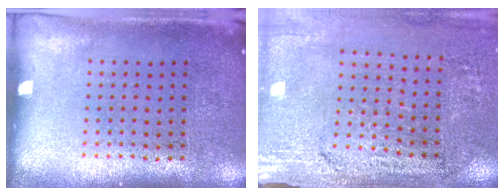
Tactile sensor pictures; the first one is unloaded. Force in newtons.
{"total": 3.1, "press": 3.1, "slide": 0.1}